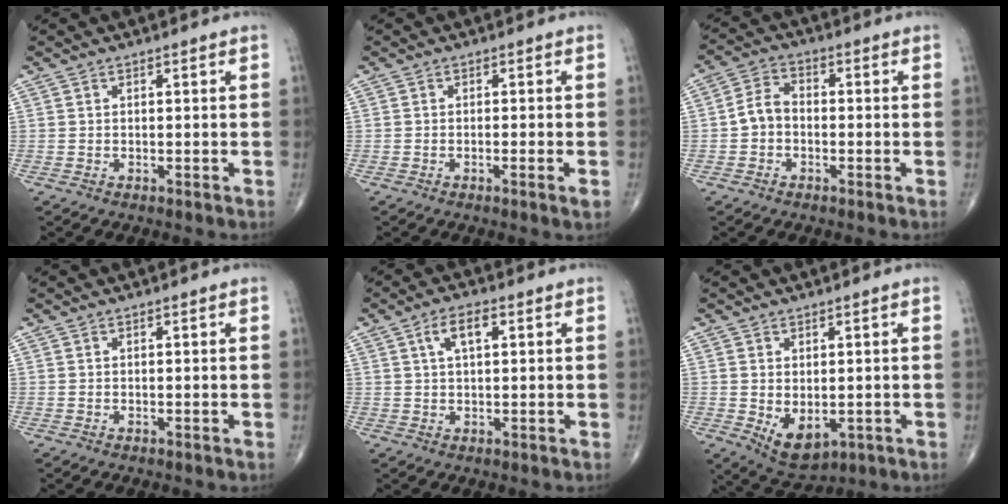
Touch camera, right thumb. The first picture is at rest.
{"total": 2.0, "force": [-0.8, 0.0, 1.8], "torque": [-0.034, -0.005, -0.016]}
{"total": 4.9, "force": [-1.1, 3.7, 3.0], "torque": [-0.044, 0.020, -0.031]}
{"total": 0.0}
{"total": 5.0, "force": [1.8, 2.2, 4.2], "torque": [-0.077, 0.008, 0.032]}
{"total": 6.7, "force": [-1.1, 4.0, 5.3], "torque": [-0.069, -0.009, 0.001]}